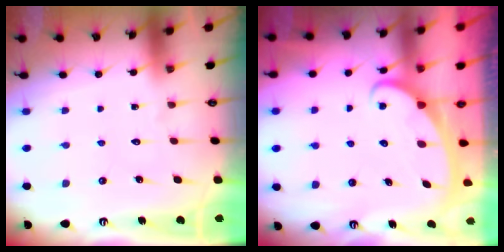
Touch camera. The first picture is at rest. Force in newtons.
{"total": 2.5, "press": 2.5, "slide": 0.4}